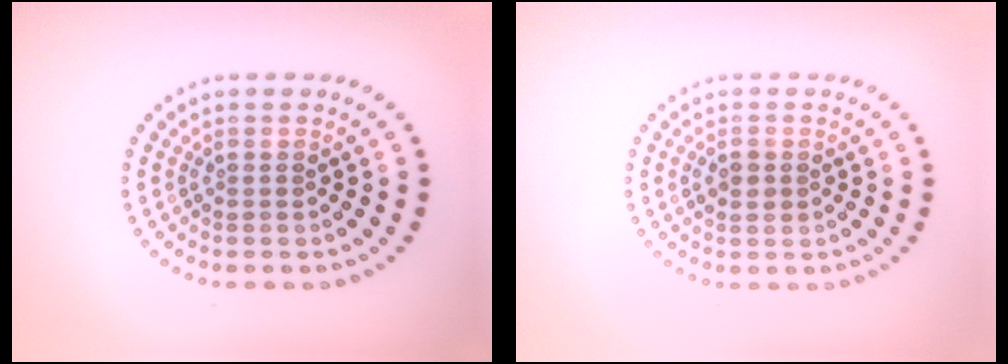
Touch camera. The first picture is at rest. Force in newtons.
{"total": 1.4, "press": 1.4, "slide": 0.1}